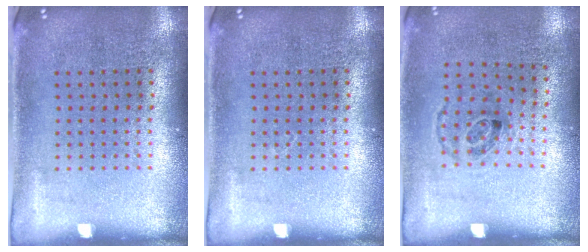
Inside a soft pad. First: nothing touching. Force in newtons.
{"total": 0.0}
{"total": 1.0, "press": 0.7, "slide": 0.7}